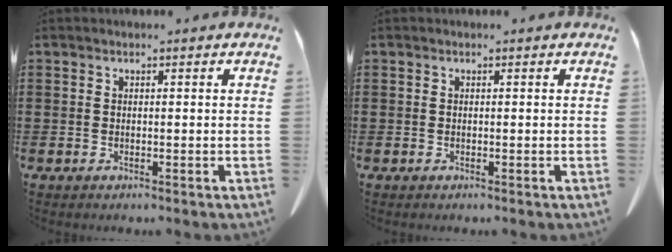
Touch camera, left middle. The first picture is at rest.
{"total": 0.0}